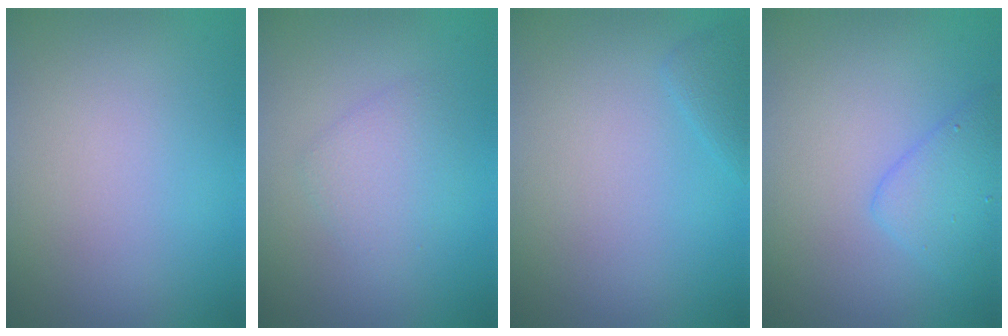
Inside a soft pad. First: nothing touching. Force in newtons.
{"total": 2.2, "press": 2.2, "slide": 0.1}
{"total": 1.1, "press": 1.1, "slide": 0.0}
{"total": 2.8, "press": 2.8, "slide": 0.1}